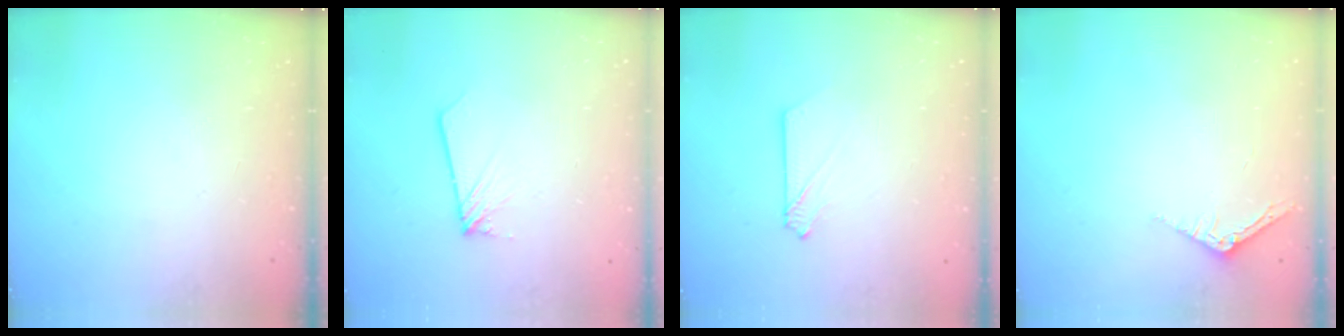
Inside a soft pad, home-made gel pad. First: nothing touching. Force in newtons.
{"total": 1.9, "press": 1.9, "slide": 0.1}
{"total": 2.6, "press": 2.6, "slide": 0.3}
{"total": 2.5, "press": 2.5, "slide": 0.2}